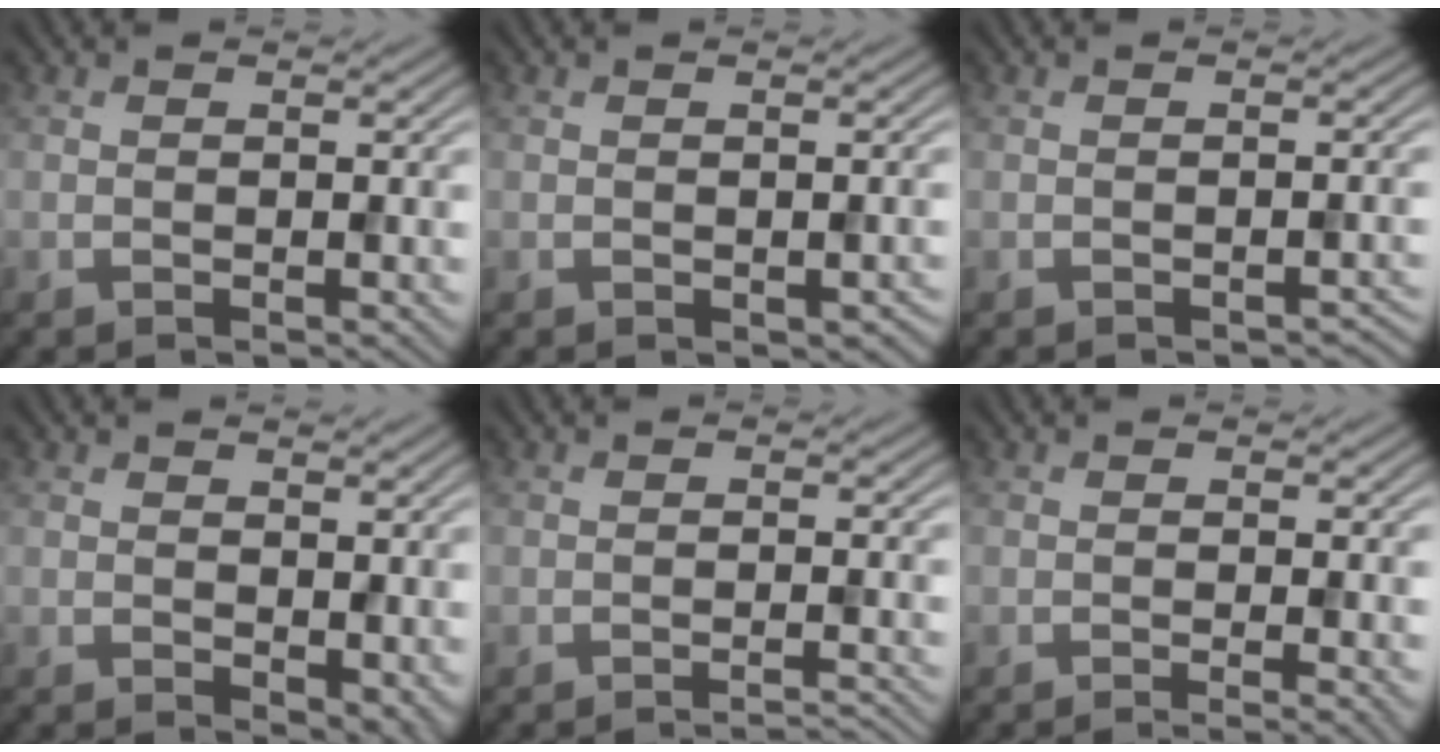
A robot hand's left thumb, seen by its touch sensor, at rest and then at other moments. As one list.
[{"total": 1.1, "force": [-0.3, 0.6, 0.9], "torque": [-0.010, -0.007, 0.000]}, {"total": 1.1, "force": [-0.9, 0.3, 0.6], "torque": [-0.006, -0.001, -0.010]}, {"total": 3.6, "force": [-0.1, 2.3, 2.8], "torque": [-0.040, -0.015, 0.004]}, {"total": 2.2, "force": [-1.8, 0.3, 1.2], "torque": [-0.007, 0.004, -0.036]}, {"total": 2.1, "force": [-0.8, 0.3, 1.9], "torque": [-0.025, -0.002, -0.019]}]